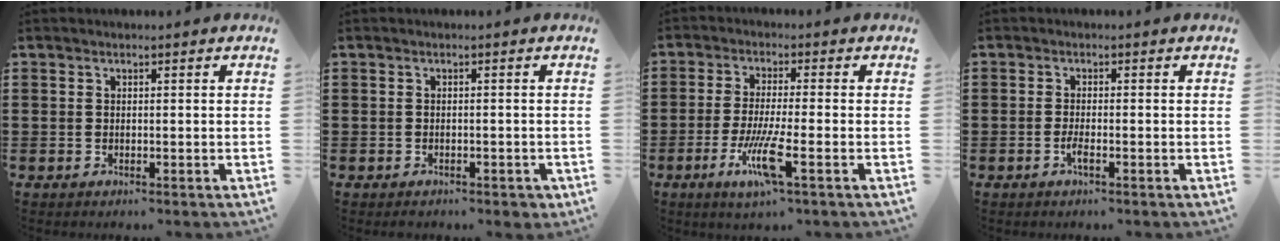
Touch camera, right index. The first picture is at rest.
{"total": 0.8, "force": [-0.6, 0.5, 0.2], "torque": [-0.008, -0.001, -0.014]}
{"total": 7.9, "force": [-3.2, 0.8, 7.1], "torque": [-0.146, -0.018, -0.061]}
{"total": 1.6, "force": [-0.9, 0.2, 1.3], "torque": [-0.039, -0.006, -0.021]}